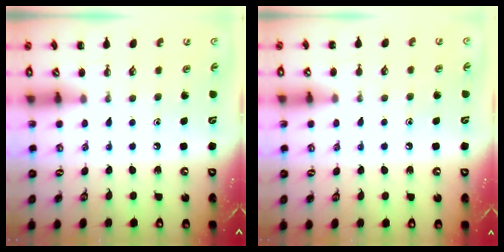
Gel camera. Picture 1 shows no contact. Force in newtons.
{"total": 6.2, "press": 5.9, "slide": 1.9}